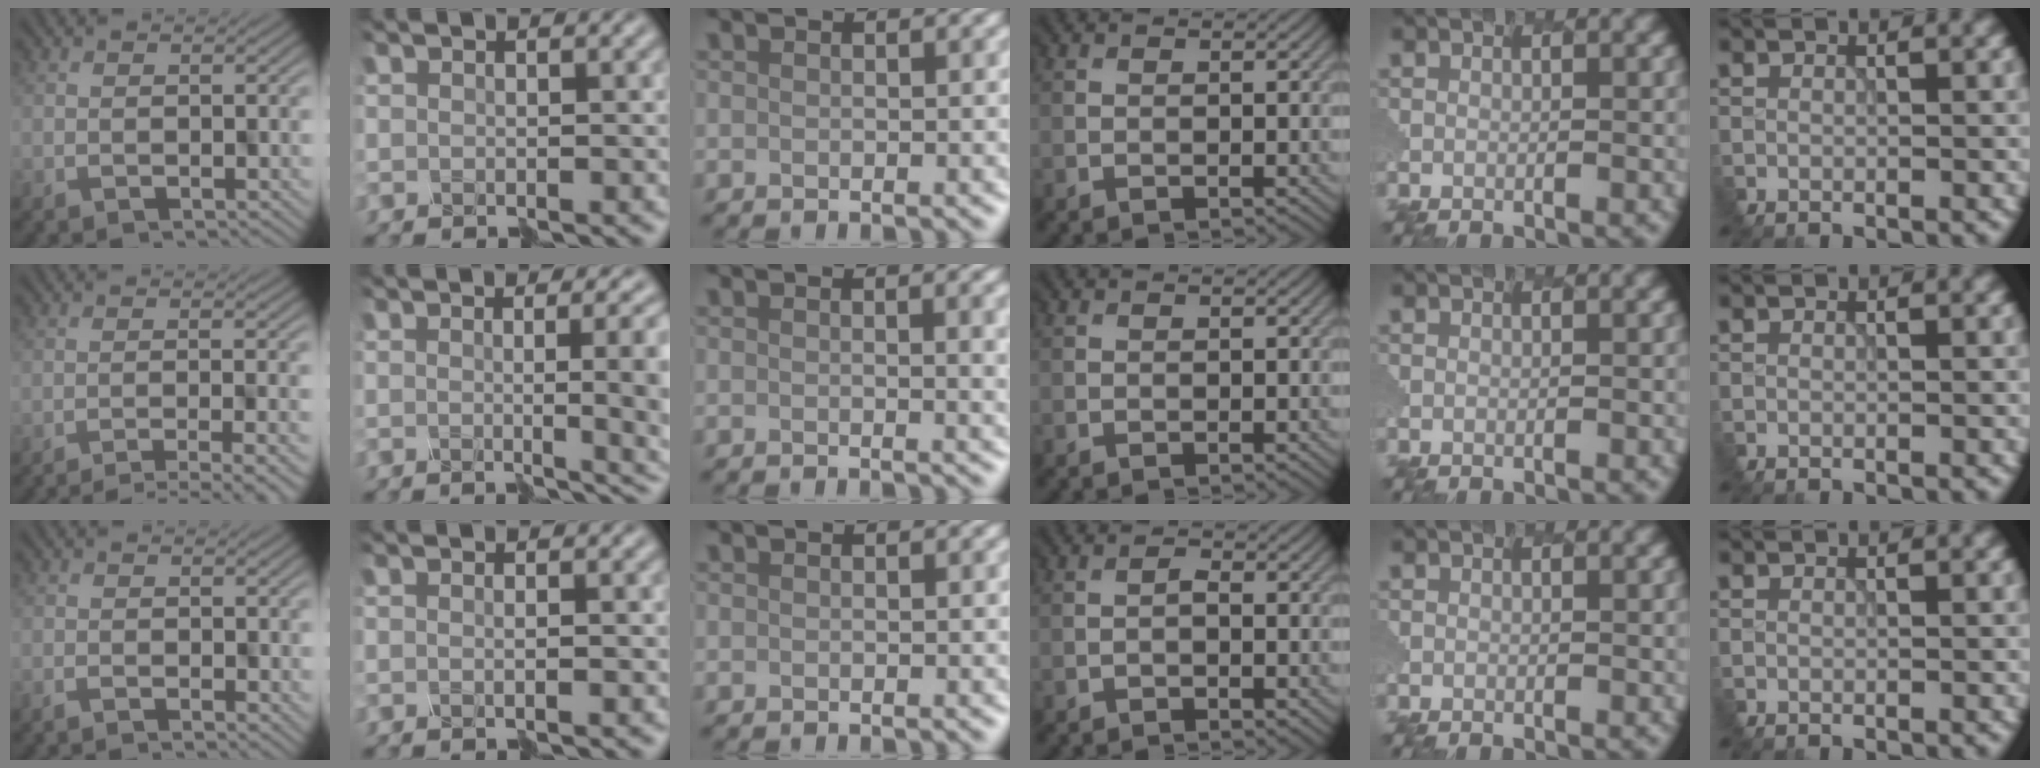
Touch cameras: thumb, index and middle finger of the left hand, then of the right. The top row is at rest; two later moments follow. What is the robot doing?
{"motion": "disassemble", "object": "hinged jar"}